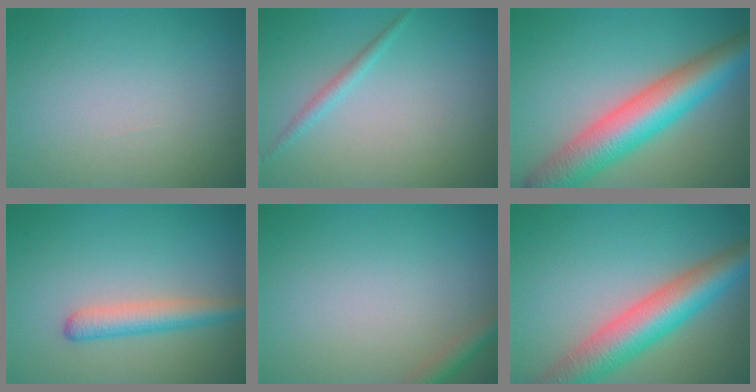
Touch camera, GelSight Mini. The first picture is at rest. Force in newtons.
{"total": 1.3, "press": 1.3, "slide": 0.0}
{"total": 9.0, "press": 9.0, "slide": 0.2}
{"total": 2.9, "press": 2.9, "slide": 0.1}
{"total": 1.6, "press": 1.6, "slide": 0.1}
{"total": 7.9, "press": 7.9, "slide": 0.3}